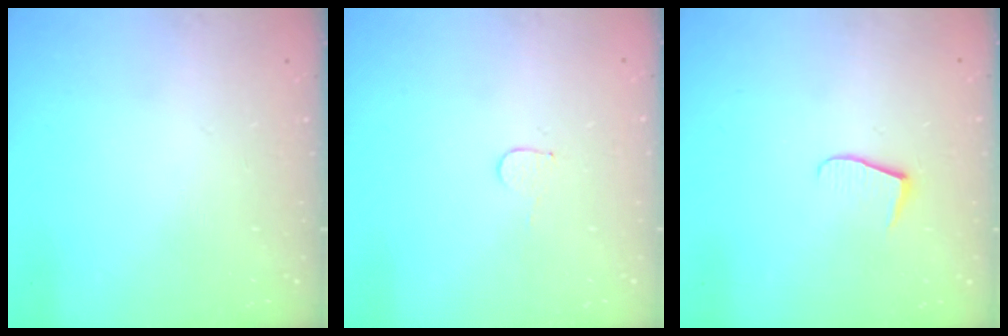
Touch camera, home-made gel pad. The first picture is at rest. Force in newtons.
{"total": 3.4, "press": 3.4, "slide": 0.2}
{"total": 7.0, "press": 6.9, "slide": 0.5}